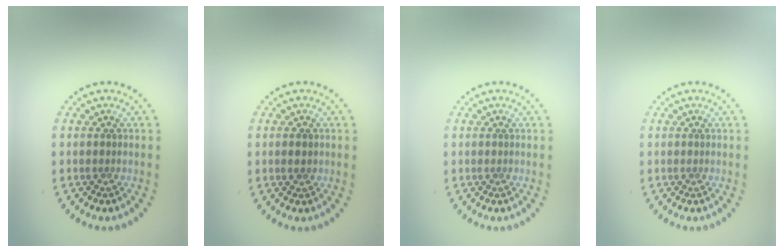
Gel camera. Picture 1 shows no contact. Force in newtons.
{"total": 1.5, "press": 1.5, "slide": 0.0}
{"total": 0.0}
{"total": 0.0}